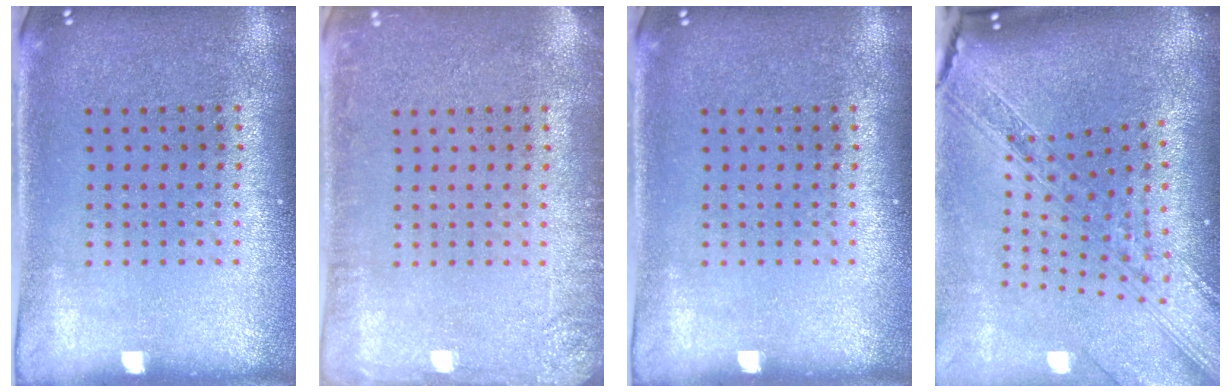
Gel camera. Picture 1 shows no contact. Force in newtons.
{"total": 2.0, "press": 2.0, "slide": 0.3}
{"total": 0.0}
{"total": 3.1, "press": 2.4, "slide": 2.1}